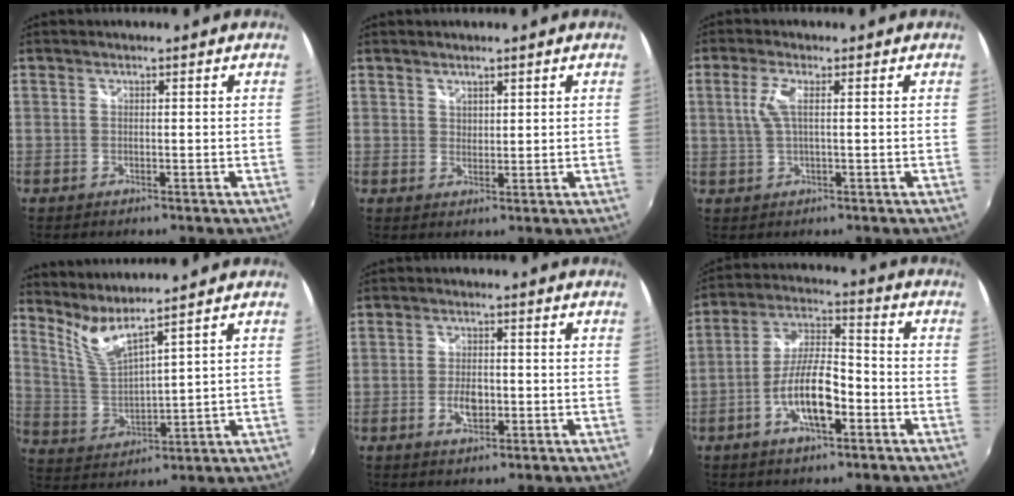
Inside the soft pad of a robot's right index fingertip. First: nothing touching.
{"total": 1.9, "force": [1.6, 1.0, 0.4], "torque": [0.003, 0.002, 0.028]}
{"total": 3.7, "force": [0.5, 0.6, 3.6], "torque": [-0.077, 0.001, 0.015]}
{"total": 6.6, "force": [5.7, -0.6, 3.2], "torque": [-0.067, -0.021, 0.124]}
{"total": 4.4, "force": [-1.2, 2.4, 3.4], "torque": [-0.069, -0.001, -0.021]}
{"total": 10.9, "force": [-4.3, 3.7, 9.4], "torque": [-0.189, 0.004, -0.077]}